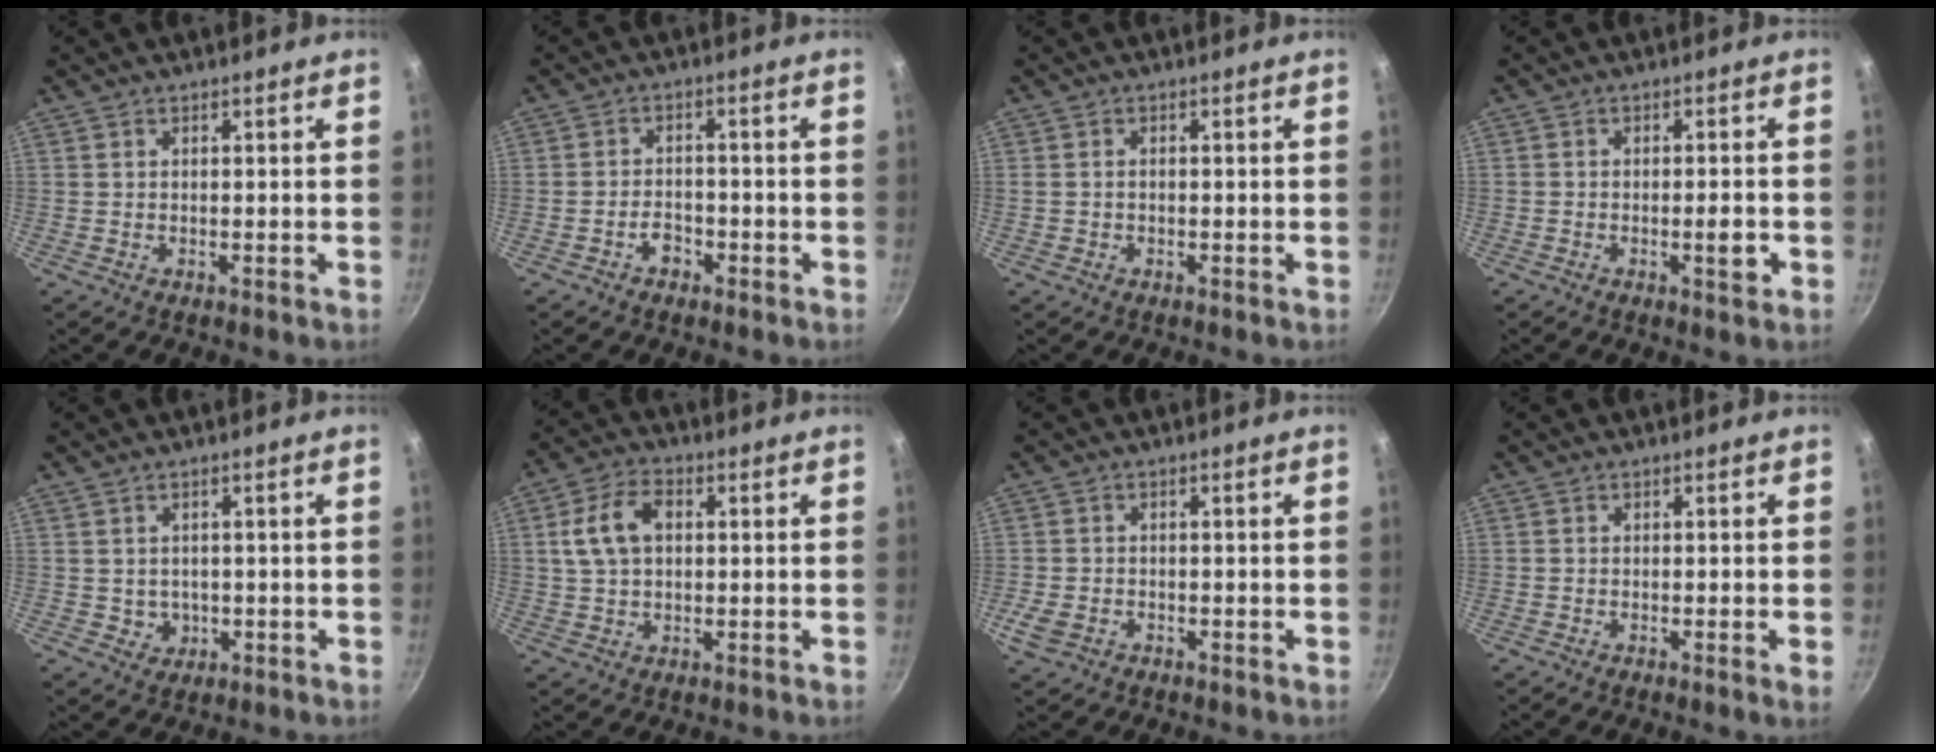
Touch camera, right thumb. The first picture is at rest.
{"total": 3.5, "force": [-1.9, 2.3, 1.7], "torque": [-0.015, 0.023, -0.031]}
{"total": 1.0, "force": [-0.2, 0.8, 0.6], "torque": [-0.011, 0.005, -0.002]}
{"total": 3.5, "force": [-1.2, 1.1, 3.1], "torque": [-0.037, 0.011, -0.015]}
{"total": 2.7, "force": [0.0, 2.5, 1.0], "torque": [-0.007, 0.000, 0.010]}
{"total": 9.0, "force": [1.6, 6.1, 6.5], "torque": [-0.114, 0.018, 0.025]}
{"total": 2.7, "force": [-1.2, 1.9, 1.5], "torque": [-0.036, 0.003, -0.024]}
{"total": 1.3, "force": [-0.4, -0.1, 1.3], "torque": [-0.022, -0.004, -0.009]}